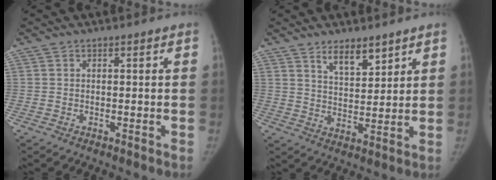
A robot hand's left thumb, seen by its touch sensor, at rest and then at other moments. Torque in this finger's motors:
{"motor_torque": [0.02, -0.16, 0.57, -0.33, 0.01]}